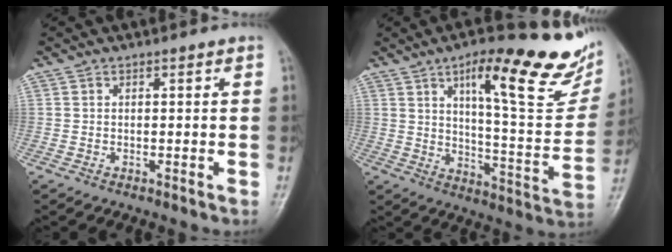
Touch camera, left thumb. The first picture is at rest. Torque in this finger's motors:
{"motor_torque": [0.49, 0.37, 1.57, -1.19, 0.12]}